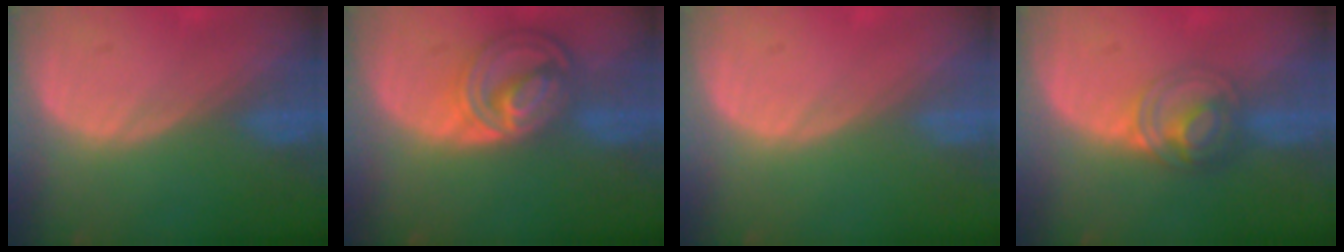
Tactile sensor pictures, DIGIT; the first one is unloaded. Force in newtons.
{"total": 8.5, "press": 7.3, "slide": 4.4}
{"total": 0.0}
{"total": 6.2, "press": 5.3, "slide": 3.2}